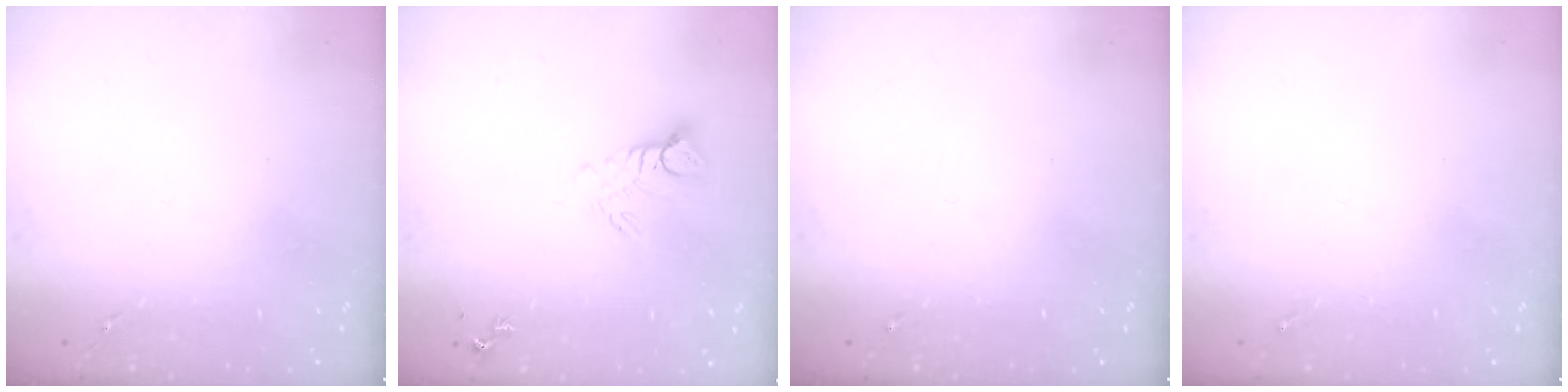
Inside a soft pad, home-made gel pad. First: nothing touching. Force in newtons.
{"total": 6.8, "press": 6.8, "slide": 0.5}
{"total": 0.0}
{"total": 0.0}